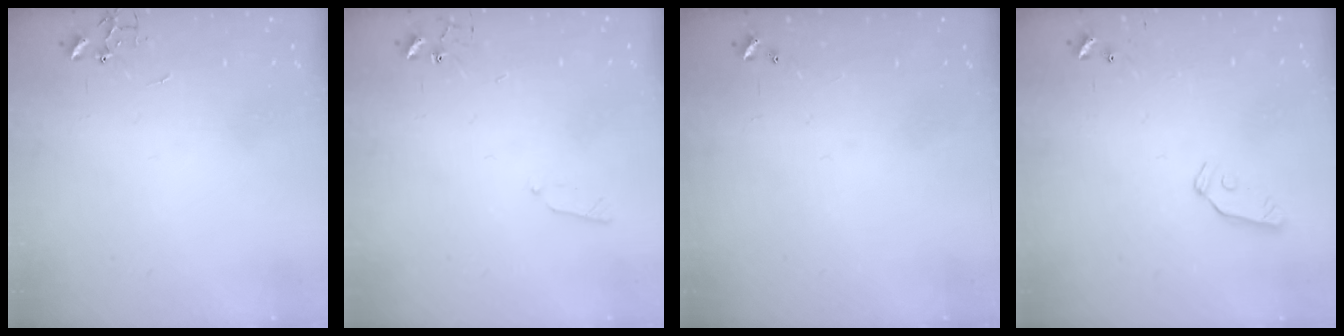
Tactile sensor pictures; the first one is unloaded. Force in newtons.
{"total": 4.4, "press": 4.4, "slide": 0.5}
{"total": 0.0}
{"total": 5.5, "press": 5.5, "slide": 0.2}